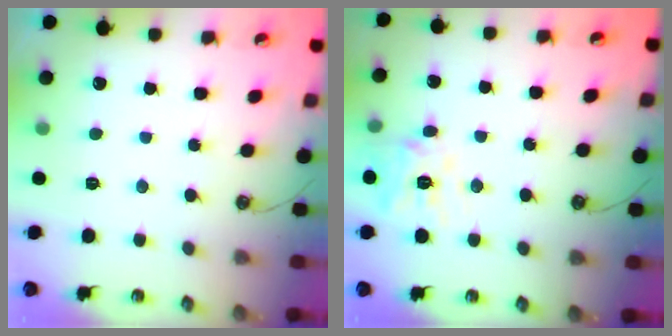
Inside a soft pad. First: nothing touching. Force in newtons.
{"total": 12.4, "press": 12.3, "slide": 1.6}